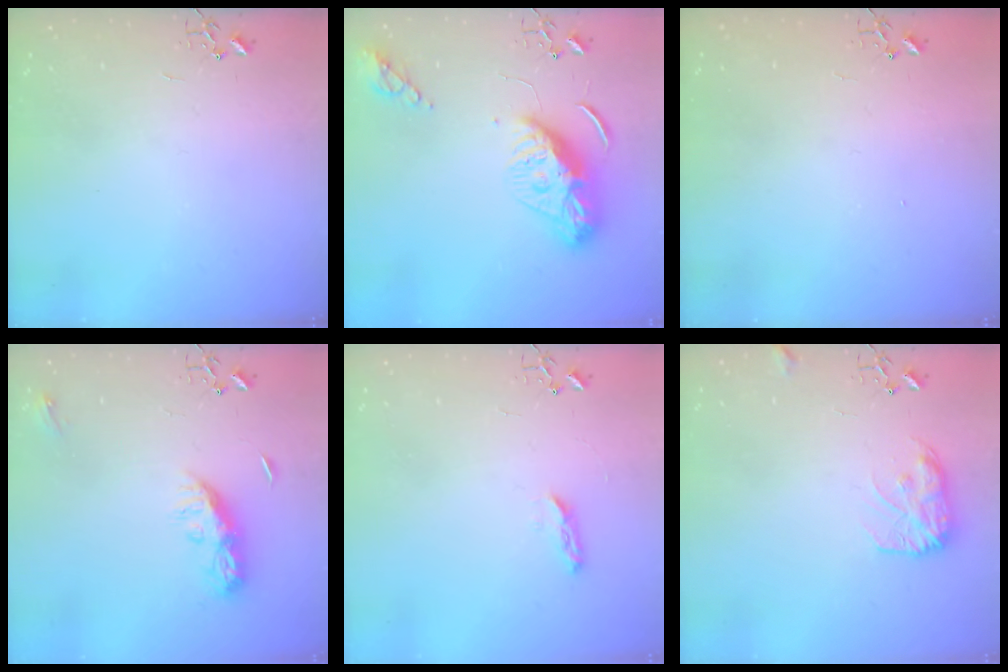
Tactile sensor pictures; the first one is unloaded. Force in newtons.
{"total": 11.6, "press": 11.6, "slide": 1.0}
{"total": 1.1, "press": 1.1, "slide": 0.1}
{"total": 8.7, "press": 8.7, "slide": 0.4}
{"total": 5.3, "press": 5.2, "slide": 0.6}
{"total": 10.8, "press": 10.8, "slide": 0.4}